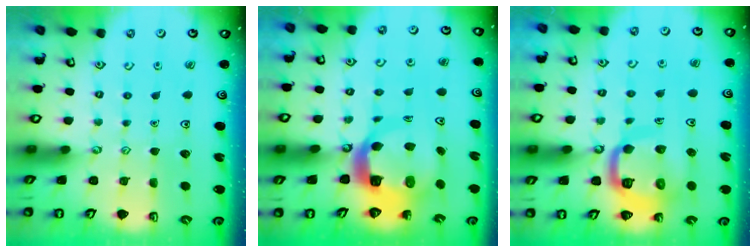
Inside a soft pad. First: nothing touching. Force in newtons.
{"total": 9.8, "press": 9.8, "slide": 1.1}
{"total": 14.3, "press": 14.1, "slide": 1.8}